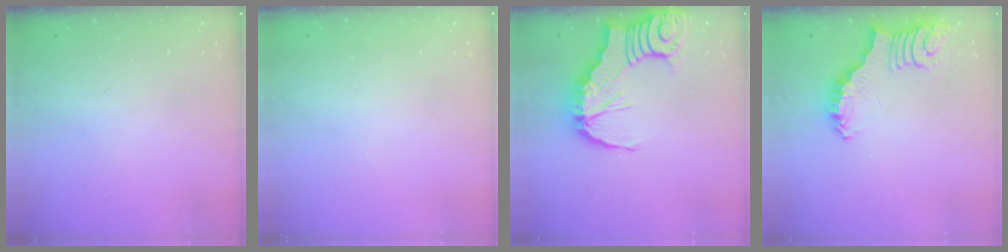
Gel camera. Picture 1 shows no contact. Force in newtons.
{"total": 1.9, "press": 1.7, "slide": 0.8}
{"total": 14.0, "press": 13.9, "slide": 1.9}
{"total": 2.4, "press": 2.4, "slide": 0.5}